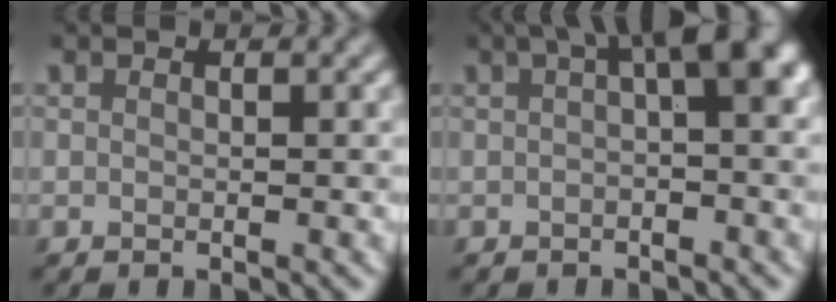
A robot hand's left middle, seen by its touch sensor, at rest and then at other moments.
{"total": 5.7, "force": [1.7, 1.4, 5.2], "torque": [-0.050, 0.026, 0.013]}